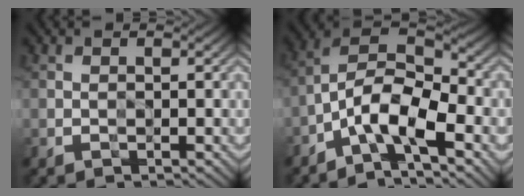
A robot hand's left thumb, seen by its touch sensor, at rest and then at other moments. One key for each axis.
{"total": 10.5, "fx": -5.0, "fy": 4.2, "fz": 8.3, "tx": -0.153, "ty": 0.001, "tz": -0.105}